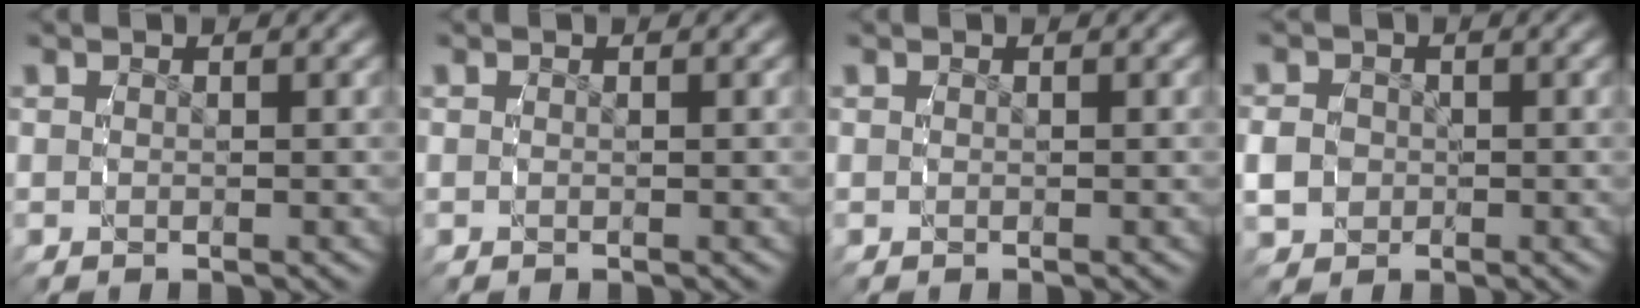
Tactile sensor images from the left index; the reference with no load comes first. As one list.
[{"total": 0.0}, {"total": 0.0}, {"total": 3.1, "force": [-0.8, 2.8, 0.8], "torque": [-0.023, -0.004, -0.014]}]